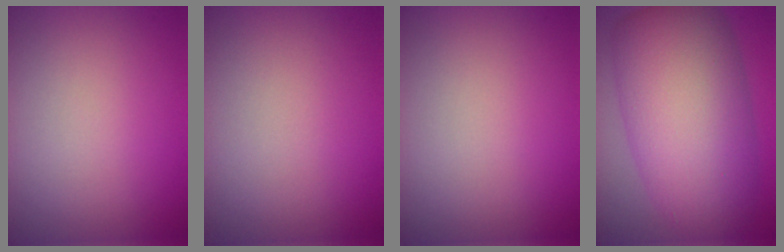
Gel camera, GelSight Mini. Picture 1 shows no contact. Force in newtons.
{"total": 0.0}
{"total": 0.0}
{"total": 12.8, "press": 12.8, "slide": 0.3}